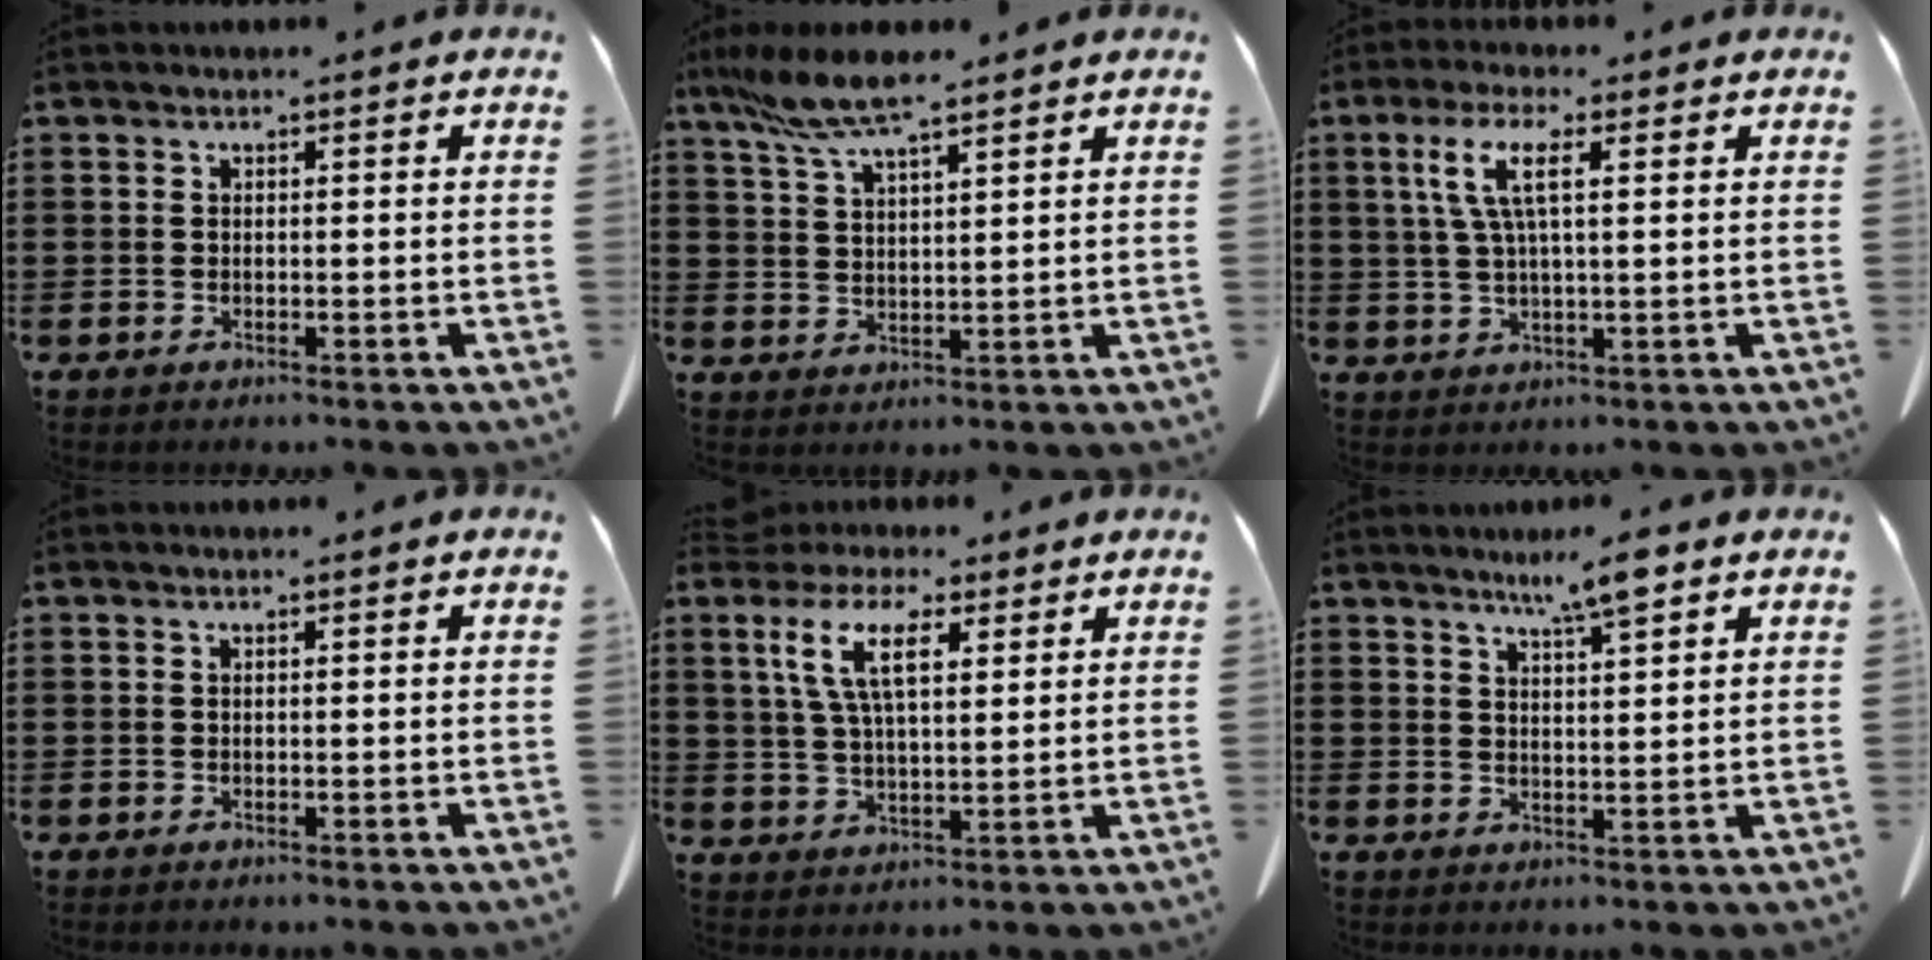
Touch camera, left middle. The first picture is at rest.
{"total": 7.6, "force": [5.8, 1.0, 4.8], "torque": [-0.109, -0.015, 0.107]}
{"total": 6.2, "force": [2.2, 1.5, 5.6], "torque": [-0.123, 0.004, 0.033]}
{"total": 0.0}
{"total": 8.8, "force": [4.4, 3.6, 6.8], "torque": [-0.145, 0.009, 0.080]}
{"total": 6.0, "force": [4.3, 0.7, 4.1], "torque": [-0.079, -0.004, 0.072]}